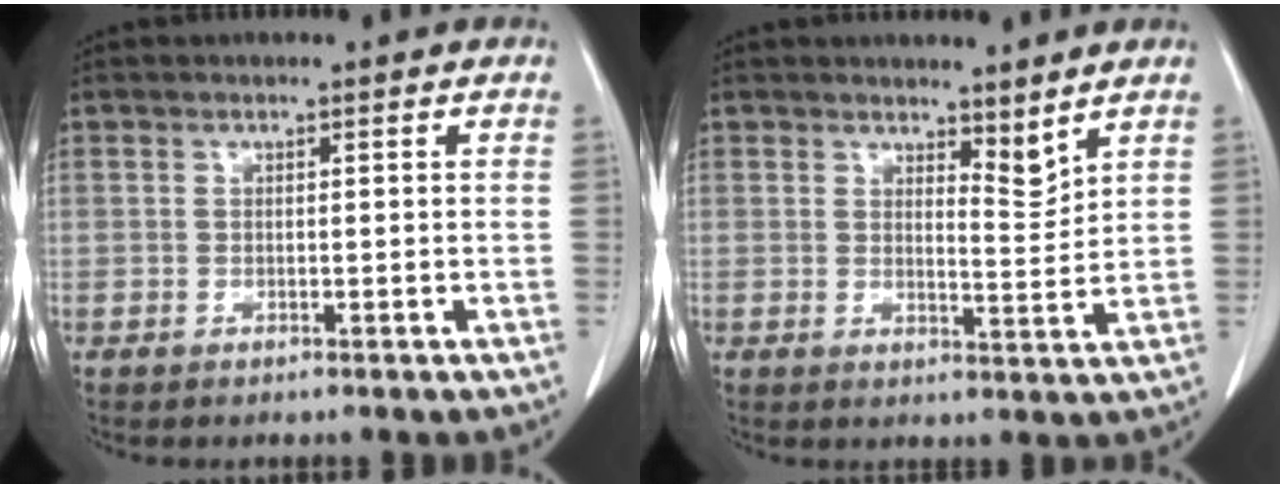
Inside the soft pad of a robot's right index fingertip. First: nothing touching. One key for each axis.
{"total": 3.5, "fx": 3.0, "fy": 0.8, "fz": 1.6, "tx": -0.022, "ty": -0.016, "tz": 0.051}